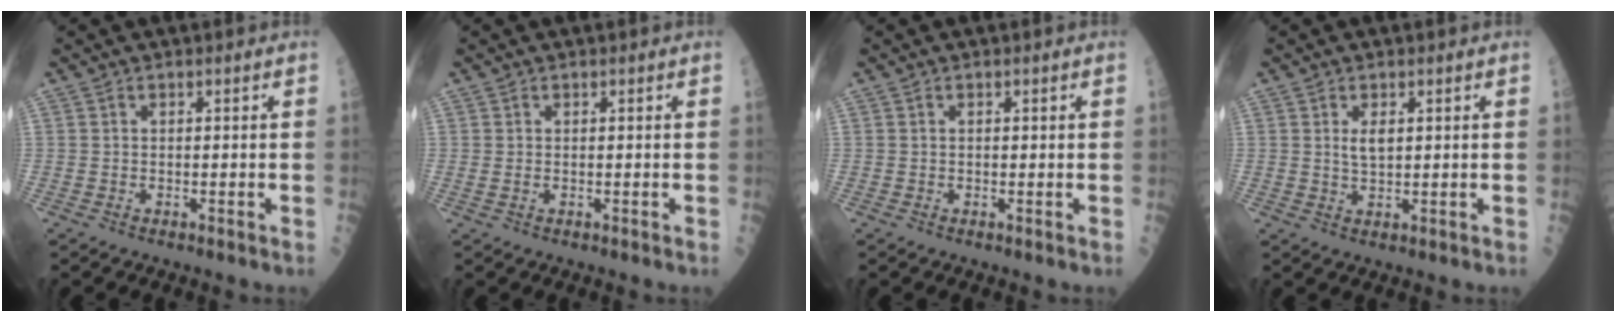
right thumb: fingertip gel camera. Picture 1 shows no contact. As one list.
[{"total": 0.7, "force": [0.2, 0.3, 0.6], "torque": [-0.016, 0.003, 0.006]}, {"total": 0.0}, {"total": 2.6, "force": [0.9, 1.2, 2.2], "torque": [-0.035, -0.007, 0.017]}]